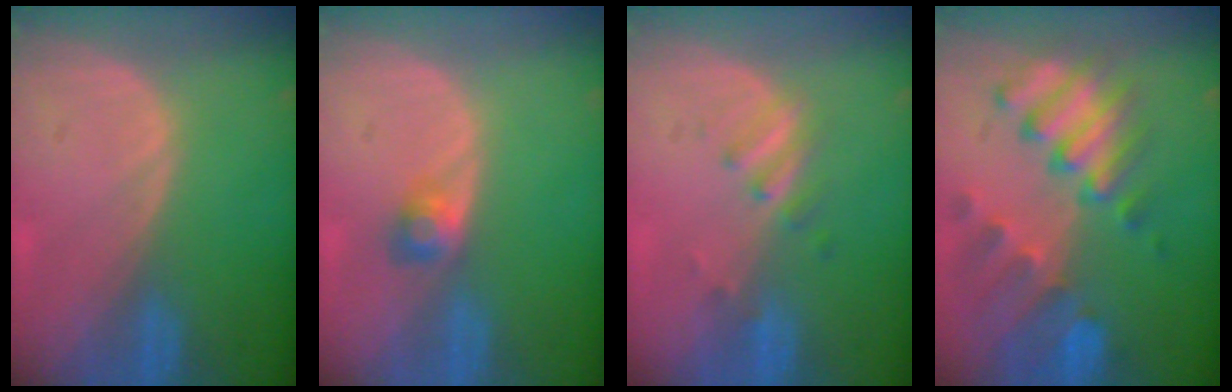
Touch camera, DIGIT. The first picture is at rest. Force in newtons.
{"total": 2.4, "press": 2.3, "slide": 0.9}
{"total": 3.1, "press": 2.8, "slide": 1.2}
{"total": 10.4, "press": 9.0, "slide": 5.2}